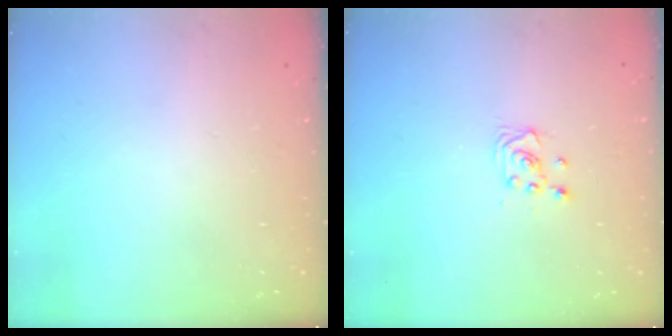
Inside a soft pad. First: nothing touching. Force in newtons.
{"total": 2.2, "press": 2.2, "slide": 0.3}